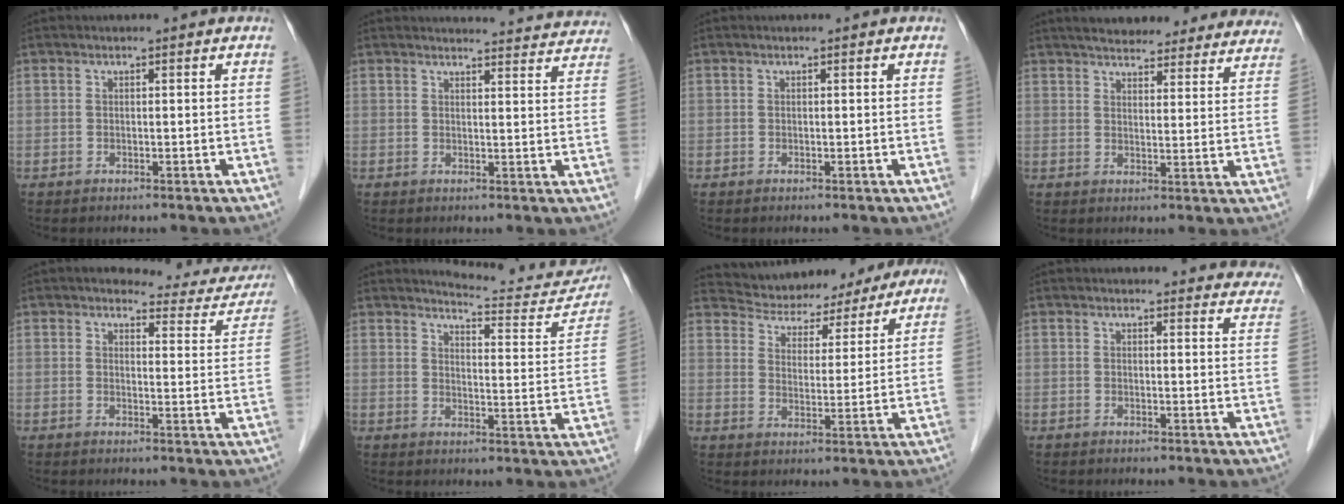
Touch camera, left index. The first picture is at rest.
{"total": 15.4, "force": [15.1, 1.8, 2.3], "torque": [-0.001, -0.026, 0.153]}
{"total": 0.0}
{"total": 23.4, "force": [21.0, 5.5, 8.7], "torque": [-0.115, 0.004, 0.250]}
{"total": 9.2, "force": [8.6, 2.9, 1.4], "torque": [0.003, -0.018, 0.081]}
{"total": 12.8, "force": [12.6, 1.8, 1.7], "torque": [-0.005, -0.048, 0.142]}
{"total": 14.3, "force": [12.8, 5.8, 2.9], "torque": [-0.032, 0.022, 0.170]}
{"total": 14.9, "force": [14.3, 3.2, 2.8], "torque": [0.001, -0.027, 0.135]}